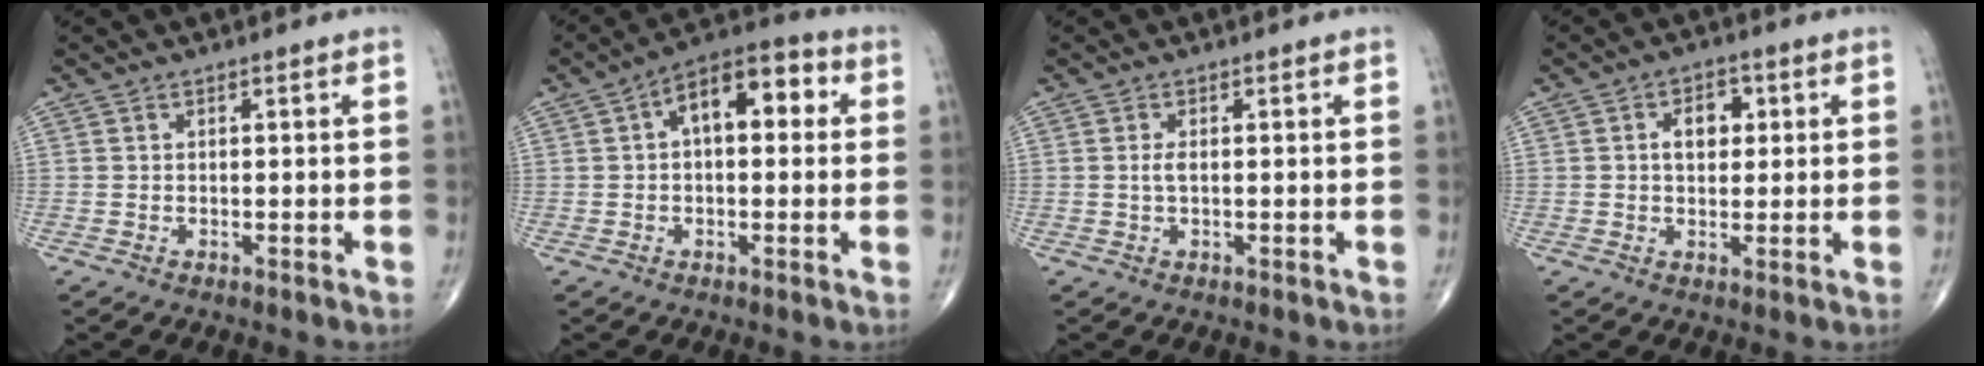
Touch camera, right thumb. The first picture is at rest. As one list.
[{"total": 11.0, "force": [2.2, 5.8, 9.1], "torque": [-0.115, 0.035, 0.023]}, {"total": 1.3, "force": [0.0, 0.5, 1.3], "torque": [-0.030, -0.002, 0.002]}, {"total": 5.3, "force": [1.1, 3.5, 3.8], "torque": [-0.043, 0.005, 0.013]}]